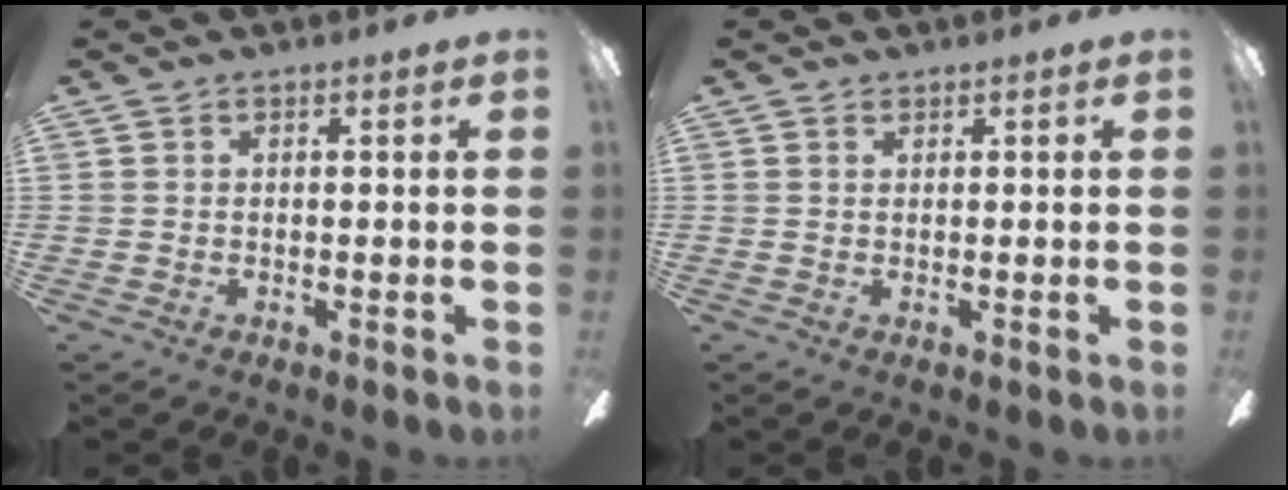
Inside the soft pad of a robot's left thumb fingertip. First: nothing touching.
{"total": 0.5, "force": [0.4, 0.3, 0.2], "torque": [-0.005, 0.002, 0.007]}